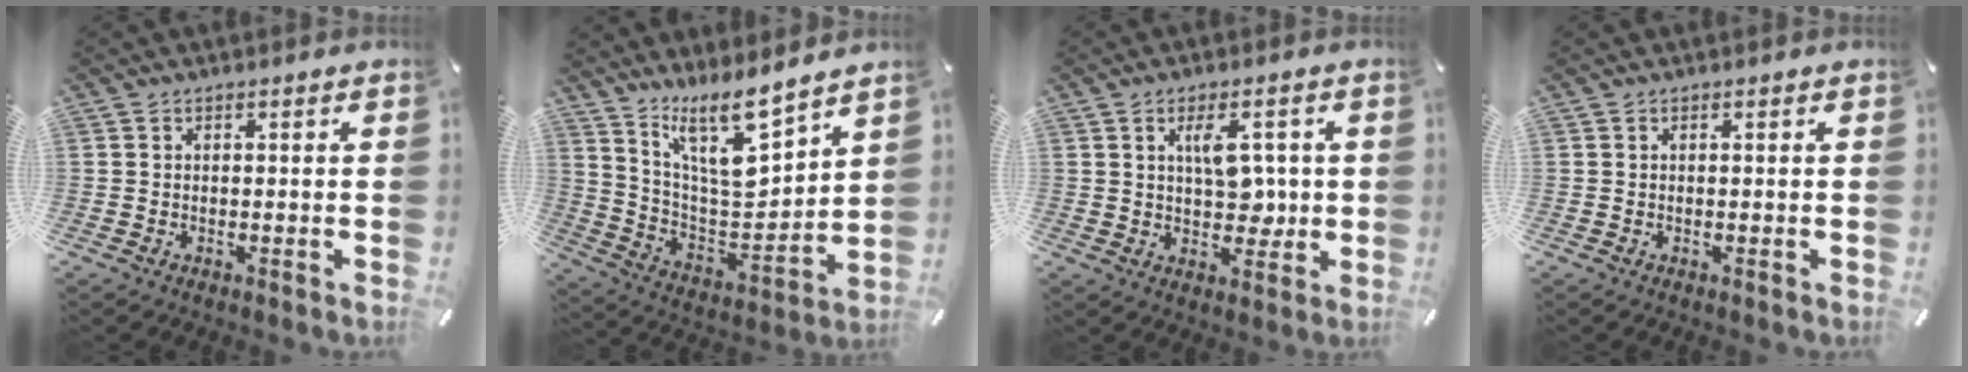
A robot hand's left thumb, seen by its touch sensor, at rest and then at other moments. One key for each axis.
{"total": 14.4, "fx": 10.6, "fy": 4.7, "fz": 8.5, "tx": -0.156, "ty": -0.080, "tz": 0.190}
{"total": 8.5, "fx": 1.7, "fy": 5.0, "fz": 6.6, "tx": -0.093, "ty": -0.003, "tz": 0.025}
{"total": 0.0}